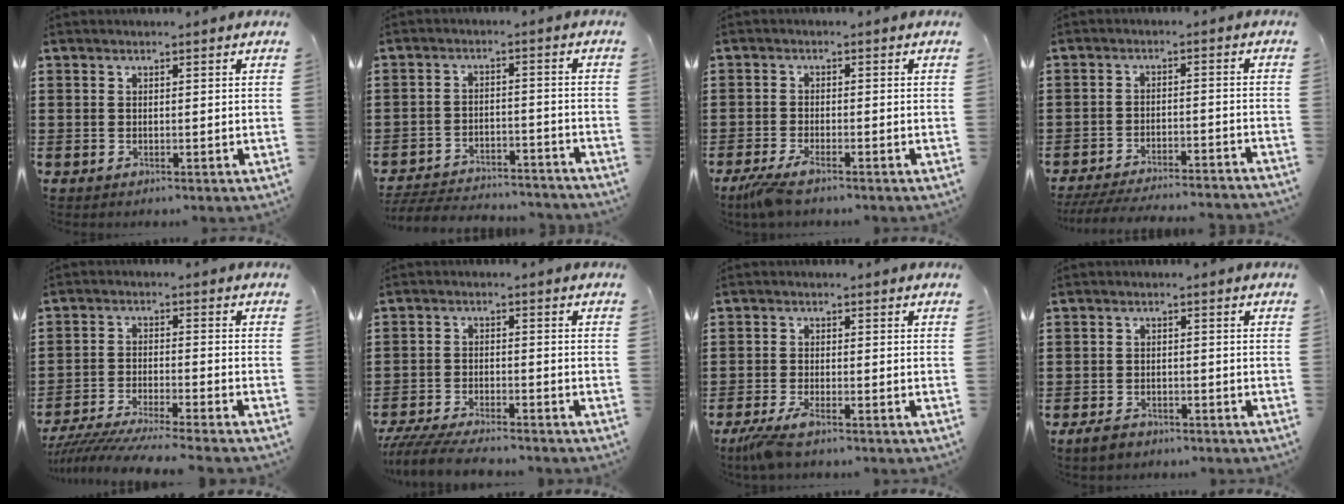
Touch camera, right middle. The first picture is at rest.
{"total": 5.1, "force": [-5.0, 0.4, 0.6], "torque": [-0.017, 0.005, -0.104]}
{"total": 3.1, "force": [-2.5, 0.1, 1.9], "torque": [-0.048, -0.010, -0.050]}
{"total": 5.1, "force": [-4.9, -0.1, 1.4], "torque": [-0.028, -0.006, -0.097]}
{"total": 6.1, "force": [-5.8, -0.3, 1.7], "torque": [-0.045, -0.017, -0.118]}
{"total": 5.4, "force": [-5.1, 0.5, 1.6], "torque": [-0.044, -0.008, -0.103]}
{"total": 3.3, "force": [-2.5, 0.2, 2.1], "torque": [-0.058, -0.013, -0.053]}
{"total": 2.4, "force": [-2.0, 1.2, 0.8], "torque": [-0.026, 0.002, -0.042]}